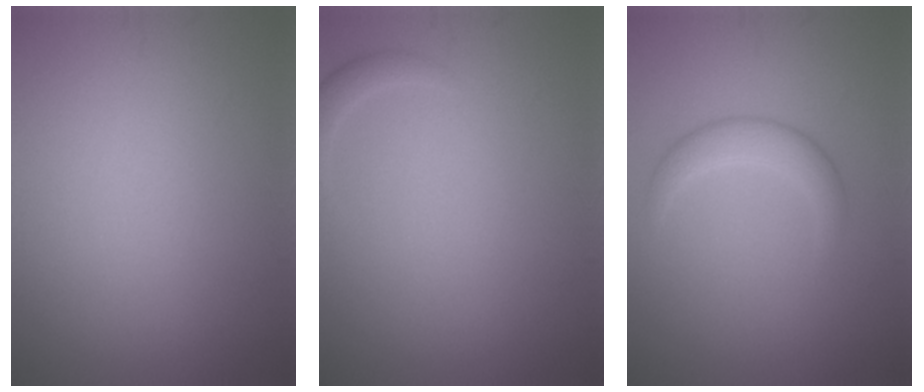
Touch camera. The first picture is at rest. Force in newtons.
{"total": 1.2, "press": 1.2, "slide": 0.1}
{"total": 2.7, "press": 2.7, "slide": 0.1}